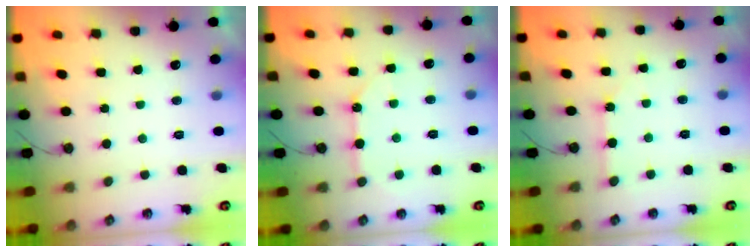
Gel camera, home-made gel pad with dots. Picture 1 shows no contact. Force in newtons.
{"total": 9.7, "press": 9.7, "slide": 0.2}
{"total": 1.9, "press": 1.9, "slide": 0.0}